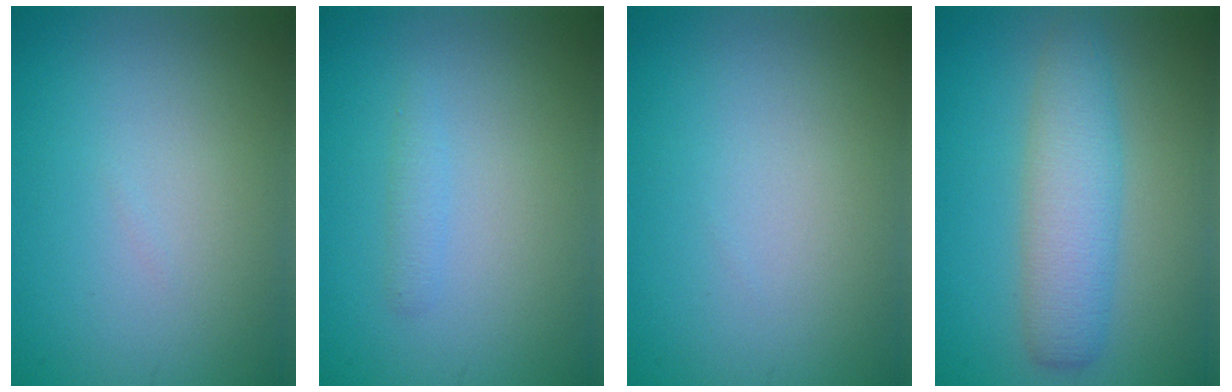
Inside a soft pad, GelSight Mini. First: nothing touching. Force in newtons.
{"total": 0.9, "press": 0.9, "slide": 0.0}
{"total": 0.0}
{"total": 4.7, "press": 4.7, "slide": 0.3}